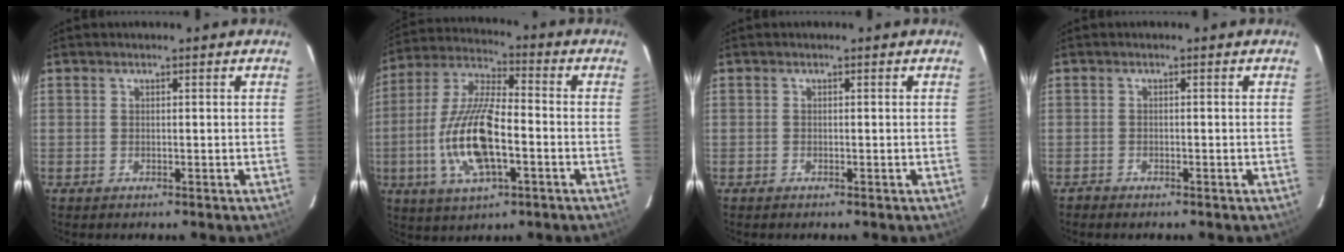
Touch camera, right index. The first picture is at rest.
{"total": 15.7, "force": [-4.1, 5.5, 14.2], "torque": [-0.298, -0.004, -0.079]}
{"total": 0.0}
{"total": 1.2, "force": [-1.1, 0.3, 0.2], "torque": [-0.011, 0.000, -0.018]}